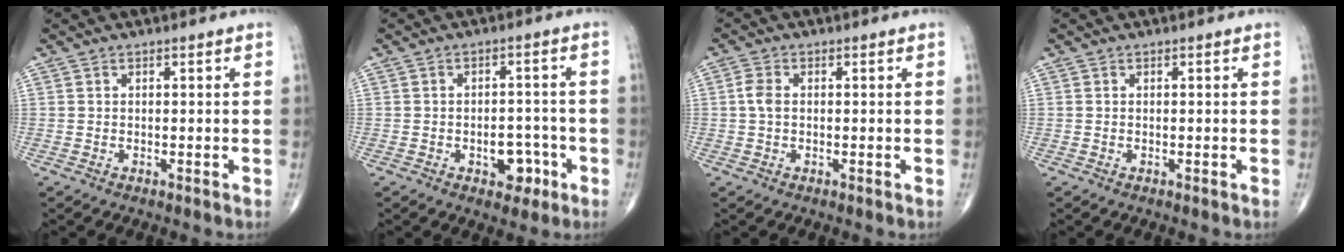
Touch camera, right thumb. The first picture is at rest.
{"total": 6.0, "force": [-2.5, 3.9, 3.9], "torque": [-0.026, 0.021, -0.028]}
{"total": 2.6, "force": [0.1, 1.7, 2.0], "torque": [-0.046, 0.006, -0.003]}
{"total": 0.0}